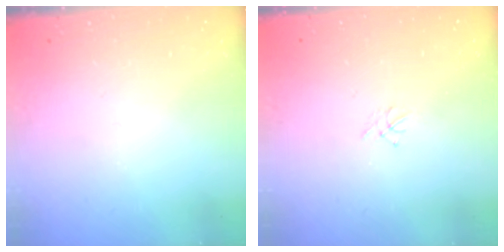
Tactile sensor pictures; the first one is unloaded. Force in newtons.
{"total": 1.5, "press": 1.4, "slide": 0.4}